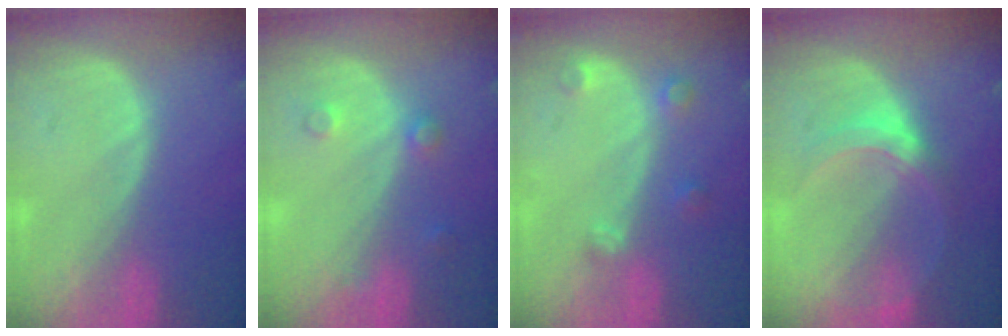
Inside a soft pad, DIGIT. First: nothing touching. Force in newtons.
{"total": 2.3, "press": 2.3, "slide": 0.2}
{"total": 2.7, "press": 2.6, "slide": 0.4}
{"total": 5.3, "press": 5.3, "slide": 0.5}